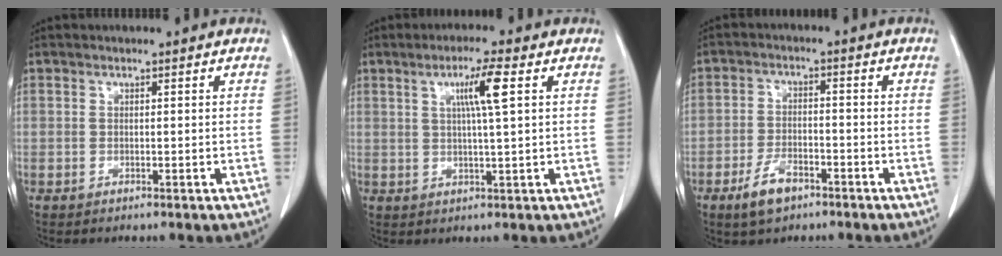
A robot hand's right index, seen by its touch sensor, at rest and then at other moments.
{"total": 5.6, "force": [1.8, -0.6, 5.2], "torque": [-0.090, 0.001, 0.031]}
{"total": 5.4, "force": [-3.4, 2.6, 3.3], "torque": [-0.069, 0.000, -0.056]}